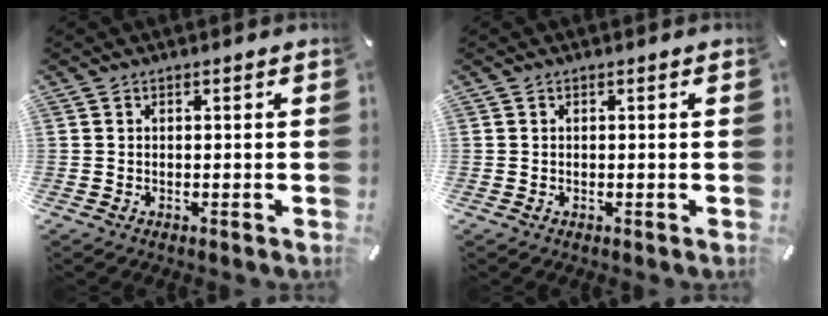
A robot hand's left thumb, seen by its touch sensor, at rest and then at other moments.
{"total": 0.0}